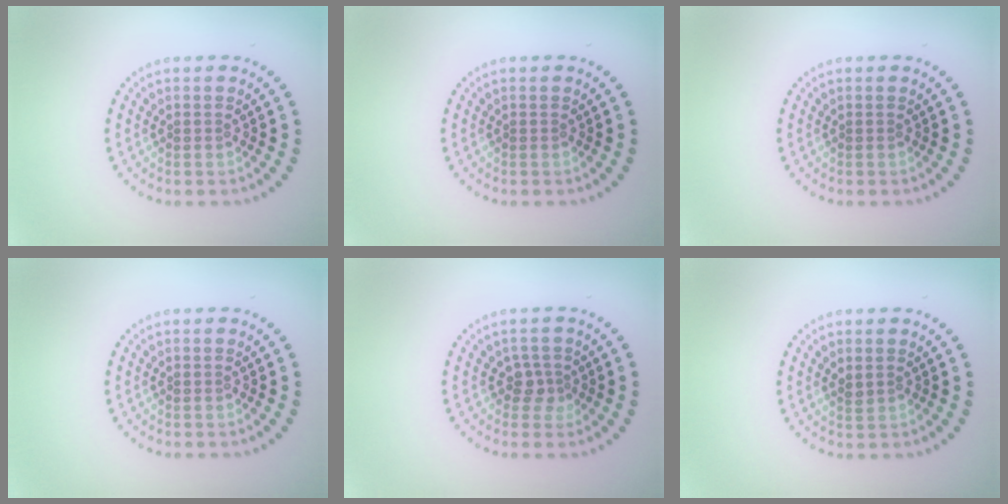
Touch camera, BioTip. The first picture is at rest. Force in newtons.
{"total": 0.0}
{"total": 0.0}
{"total": 0.0}
{"total": 1.8, "press": 1.4, "slide": 1.2}
{"total": 0.8, "press": 0.8, "slide": 0.2}